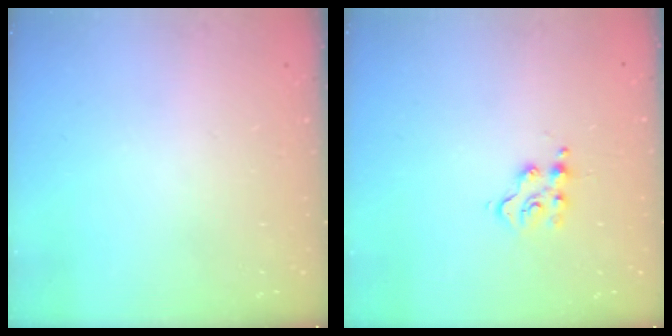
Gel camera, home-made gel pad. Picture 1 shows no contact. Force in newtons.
{"total": 4.3, "press": 4.3, "slide": 0.4}